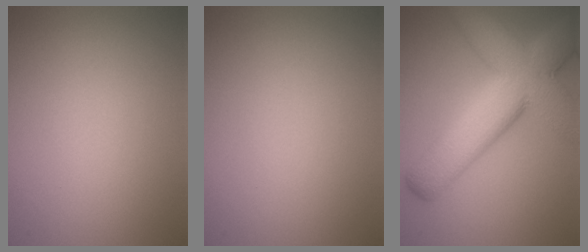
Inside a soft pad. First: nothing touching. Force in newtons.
{"total": 0.0}
{"total": 10.8, "press": 10.8, "slide": 0.6}